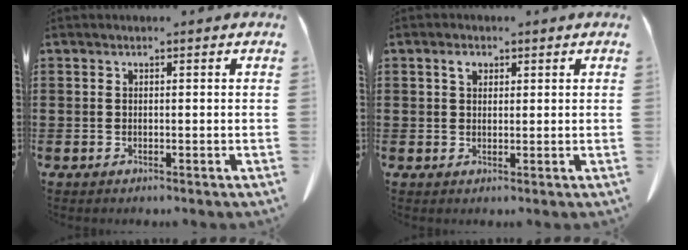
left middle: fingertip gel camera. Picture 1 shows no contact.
{"total": 2.0, "force": [0.9, 1.2, 1.2], "torque": [-0.020, 0.003, 0.015]}